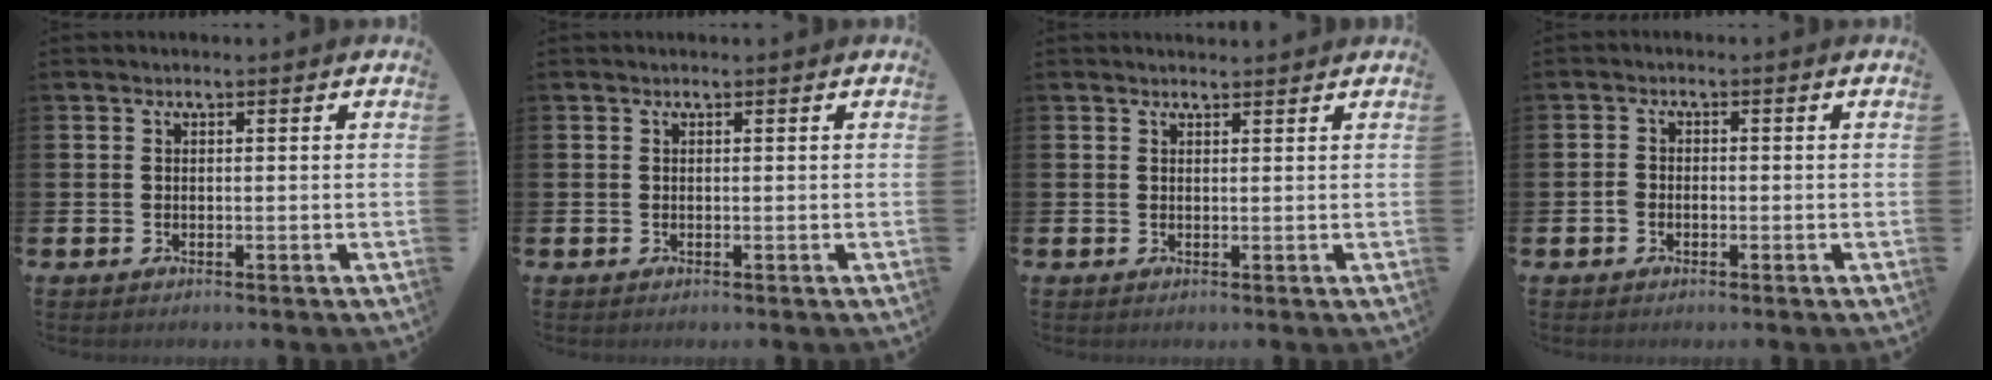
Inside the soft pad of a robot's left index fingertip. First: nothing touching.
{"total": 0.0}
{"total": 1.2, "force": [1.2, 0.1, 0.1], "torque": [0.013, -0.007, 0.018]}
{"total": 1.4, "force": [-0.6, 1.1, 0.5], "torque": [-0.007, 0.002, -0.016]}